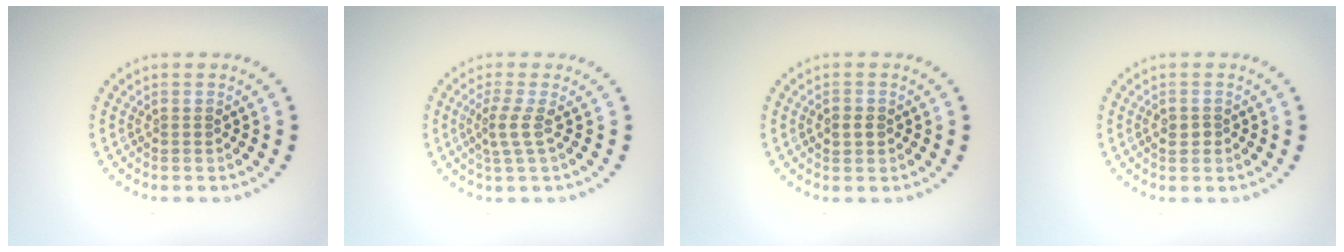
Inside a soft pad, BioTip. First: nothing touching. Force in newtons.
{"total": 2.1, "press": 1.5, "slide": 1.5}
{"total": 1.4, "press": 1.4, "slide": 0.1}
{"total": 1.2, "press": 1.1, "slide": 0.3}